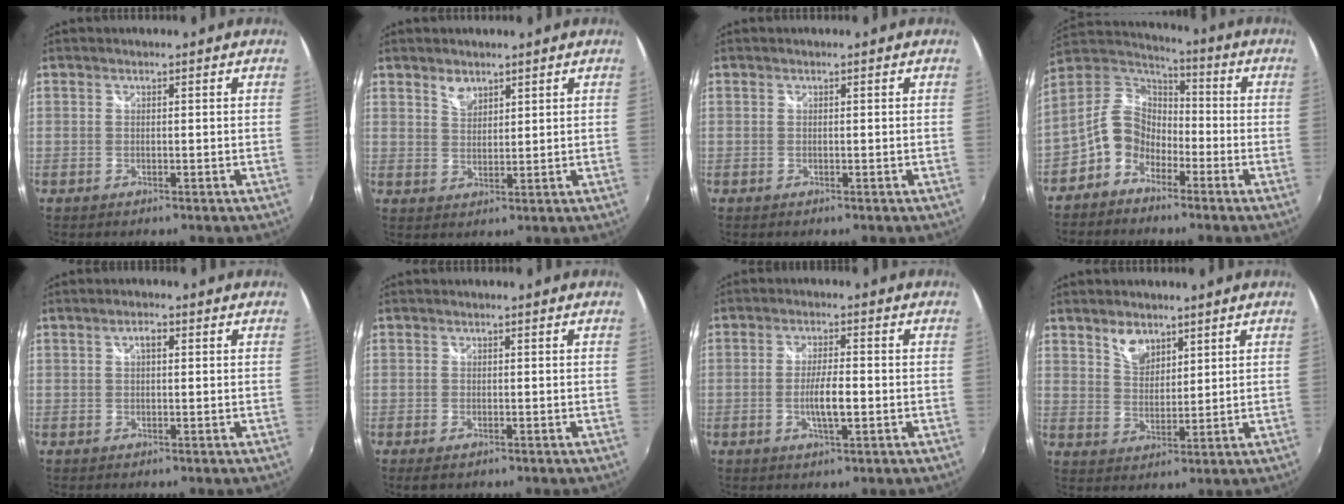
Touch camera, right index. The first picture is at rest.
{"total": 3.1, "force": [2.3, 1.6, 1.2], "torque": [-0.018, 0.000, 0.041]}
{"total": 0.0}
{"total": 9.9, "force": [-5.5, 7.1, 4.1], "torque": [-0.088, 0.031, -0.119]}
{"total": 1.9, "force": [0.4, 0.9, 1.6], "torque": [-0.028, 0.006, 0.005]}
{"total": 1.7, "force": [-1.0, 0.8, 1.0], "torque": [-0.020, -0.007, -0.018]}
{"total": 6.6, "force": [-1.7, 1.4, 6.3], "torque": [-0.118, -0.003, -0.028]}
{"total": 5.2, "force": [3.5, 3.0, 2.4], "torque": [-0.032, 0.003, 0.066]}